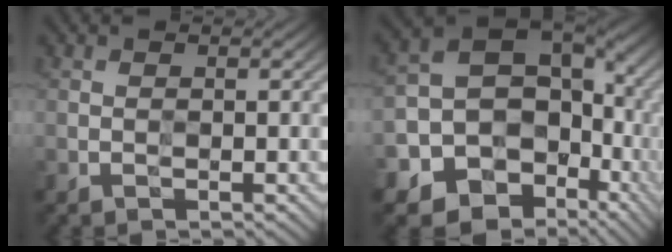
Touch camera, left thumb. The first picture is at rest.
{"total": 17.8, "force": [-5.4, 14.3, 9.1], "torque": [-0.190, -0.034, -0.073]}